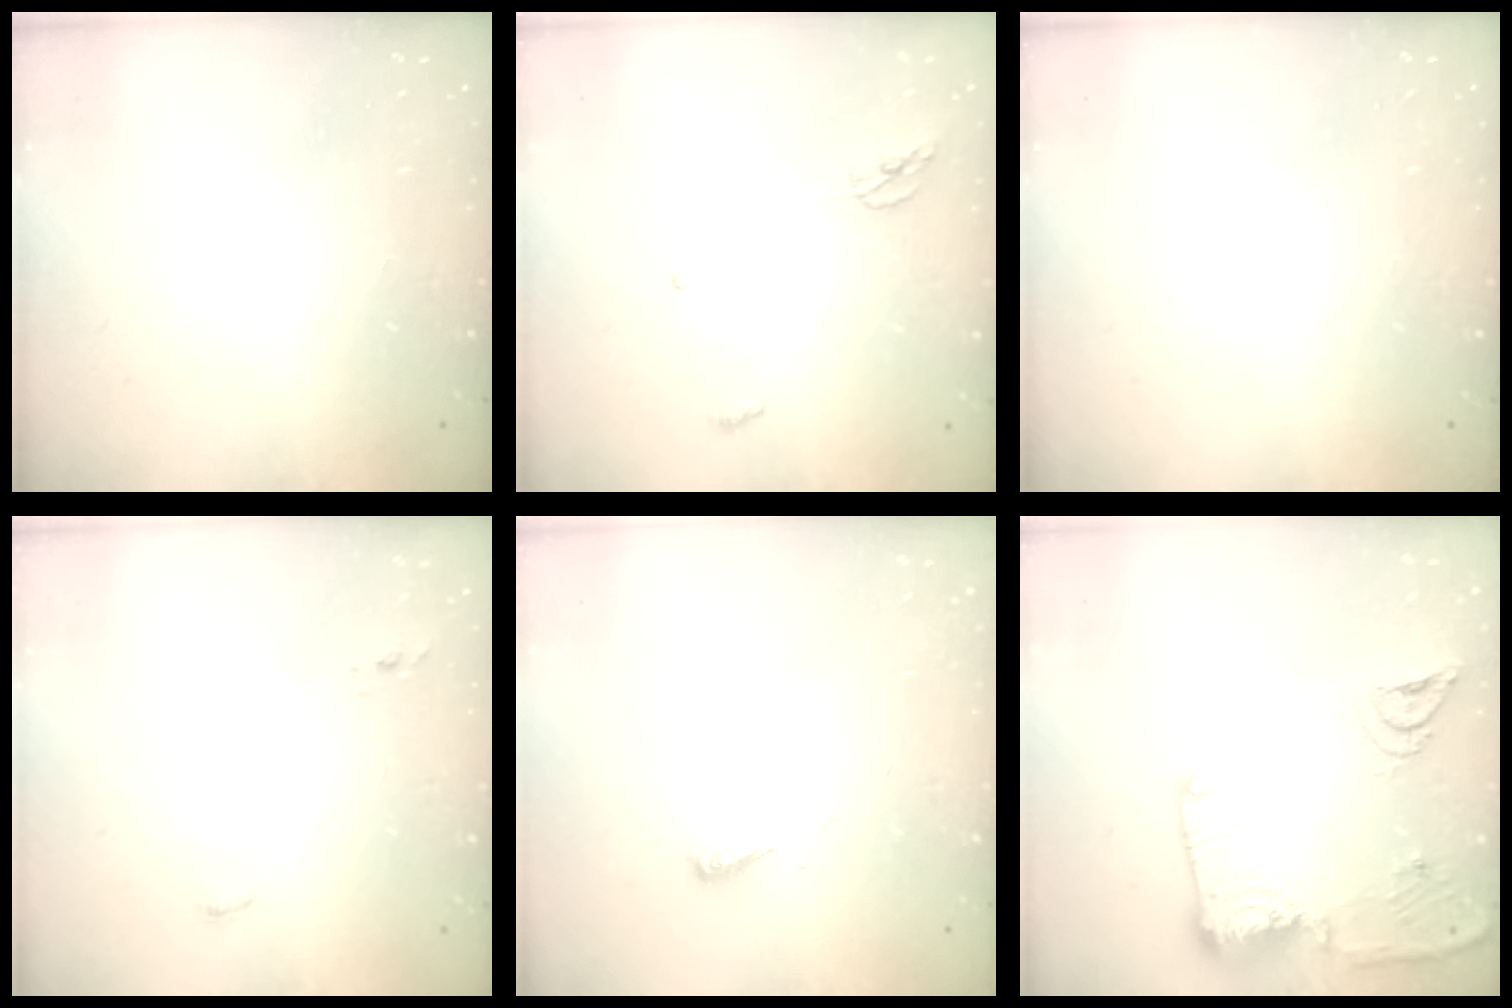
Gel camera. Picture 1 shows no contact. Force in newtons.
{"total": 3.6, "press": 3.6, "slide": 0.3}
{"total": 0.0}
{"total": 3.4, "press": 3.2, "slide": 1.1}
{"total": 3.6, "press": 3.6, "slide": 0.4}
{"total": 16.4, "press": 16.3, "slide": 2.0}